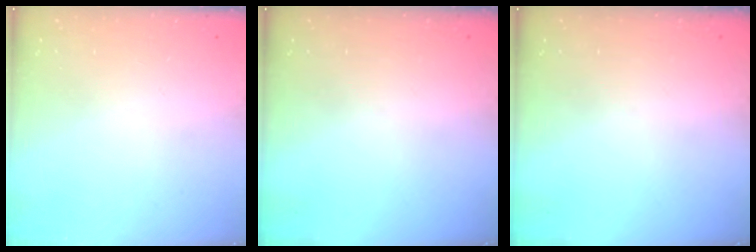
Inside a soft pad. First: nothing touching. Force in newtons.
{"total": 0.0}
{"total": 0.0}